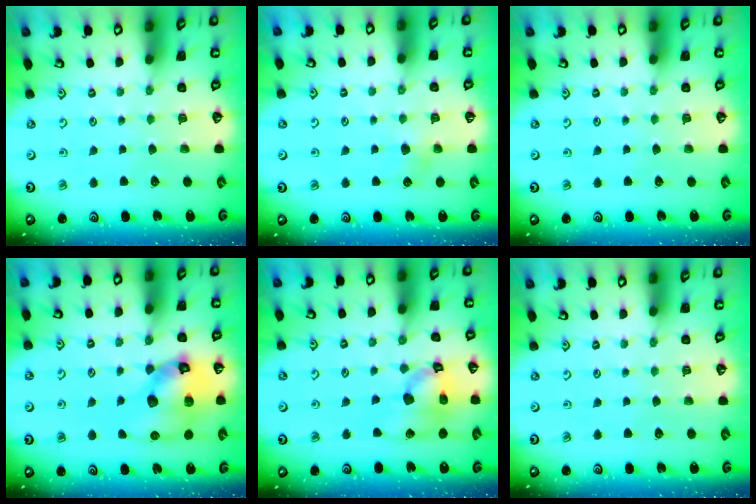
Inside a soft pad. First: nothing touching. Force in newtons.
{"total": 4.5, "press": 4.5, "slide": 0.4}
{"total": 0.0}
{"total": 15.5, "press": 15.3, "slide": 2.2}
{"total": 17.2, "press": 17.0, "slide": 2.5}
{"total": 0.0}